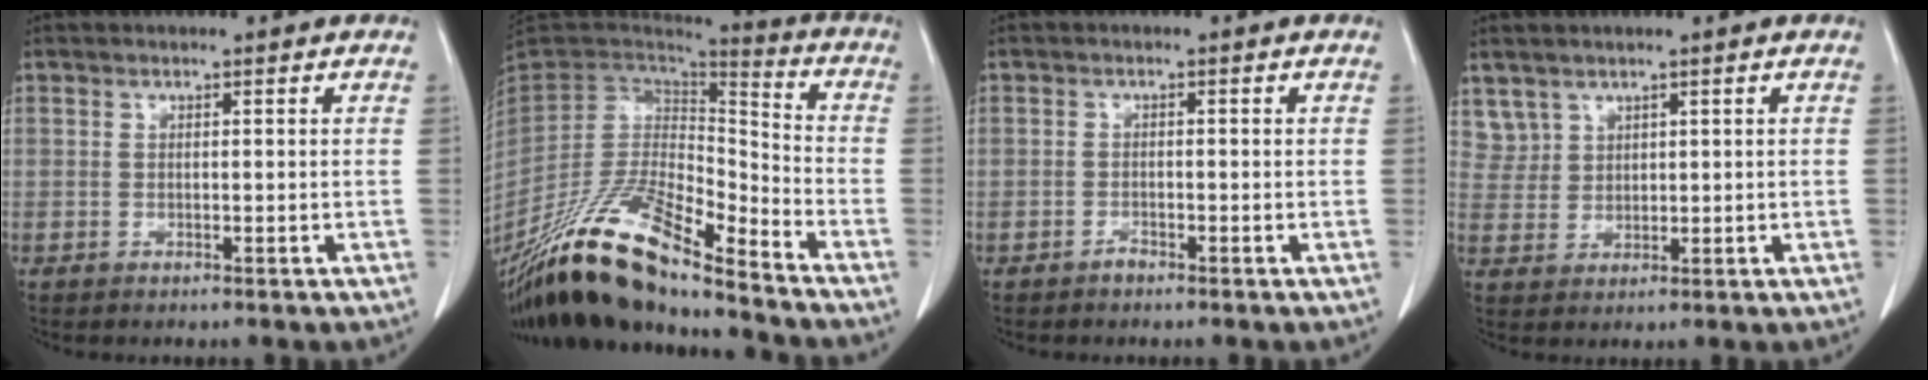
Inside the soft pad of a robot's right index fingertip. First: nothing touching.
{"total": 20.2, "force": [-16.1, 3.8, 11.6], "torque": [-0.233, -0.005, -0.302]}
{"total": 1.0, "force": [-0.8, 0.5, 0.2], "torque": [0.002, 0.004, -0.016]}
{"total": 3.3, "force": [2.3, 2.3, -0.2], "torque": [0.012, 0.003, 0.050]}